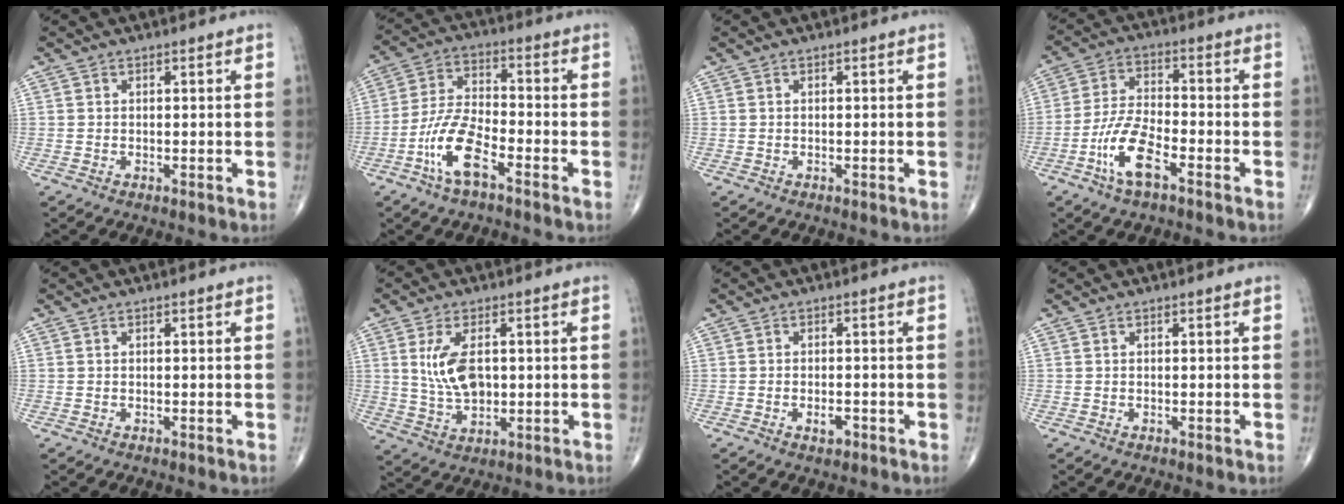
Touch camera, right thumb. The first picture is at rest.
{"total": 10.1, "force": [-5.2, 3.4, 7.9], "torque": [-0.169, 0.028, -0.102]}
{"total": 0.0}
{"total": 9.5, "force": [-4.7, 3.3, 7.5], "torque": [-0.157, 0.023, -0.092]}
{"total": 0.0}
{"total": 8.2, "force": [1.4, 4.5, 6.8], "torque": [-0.126, -0.008, 0.034]}
{"total": 2.1, "force": [-1.0, 1.0, 1.6], "torque": [-0.024, 0.002, -0.014]}
{"total": 0.0}